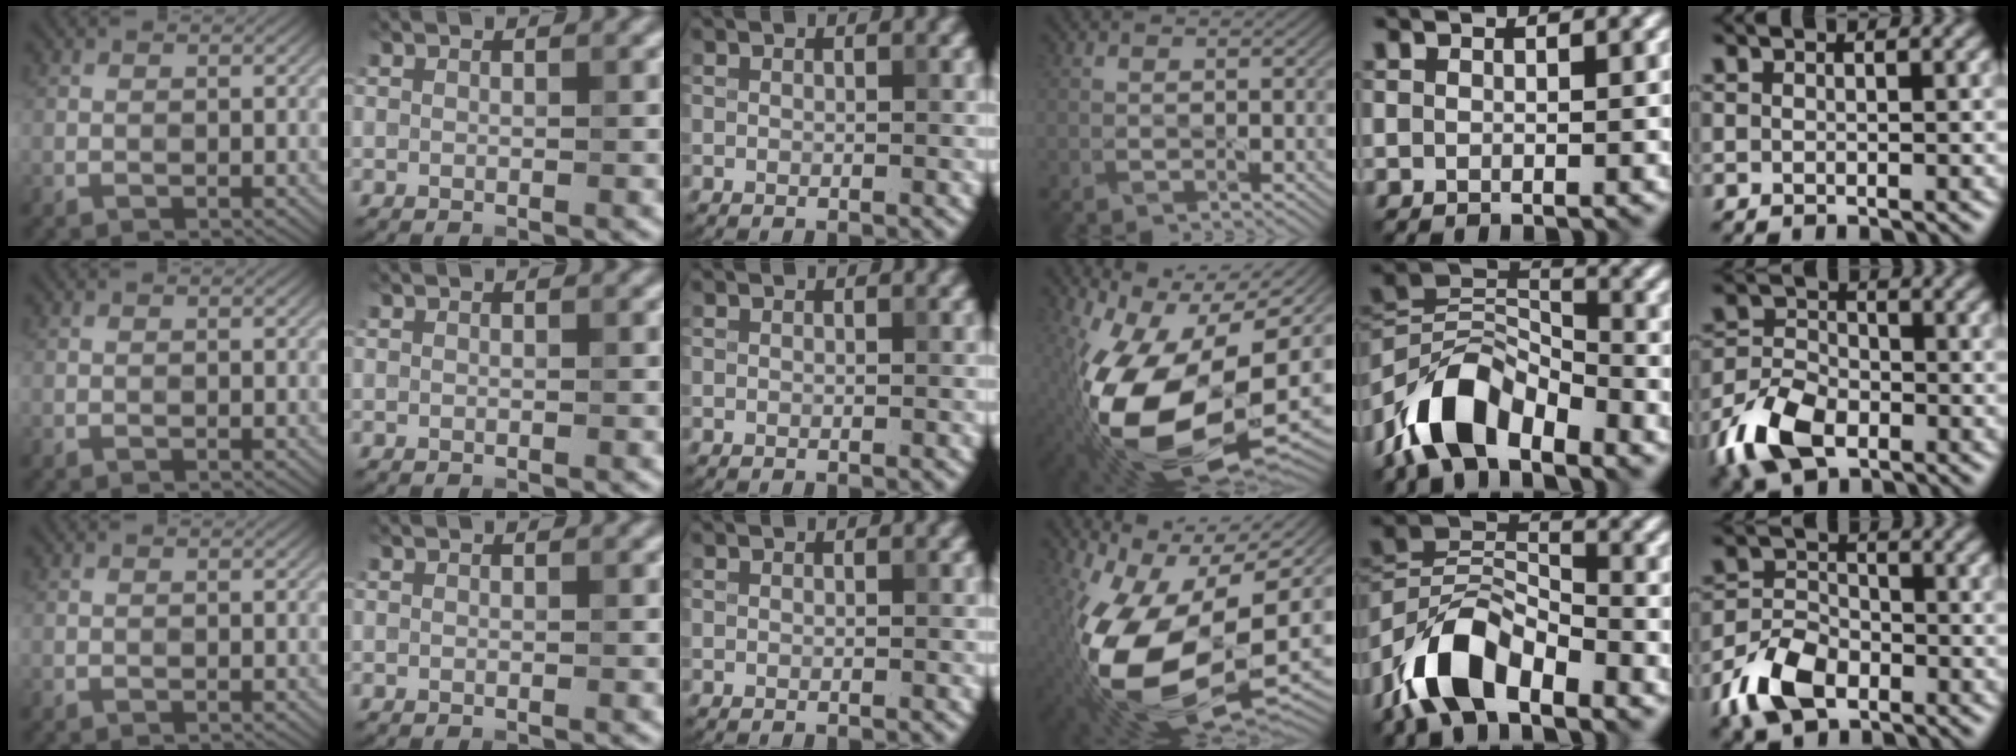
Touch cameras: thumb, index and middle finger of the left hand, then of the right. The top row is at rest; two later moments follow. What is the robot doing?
{"motion": "lift_and_place", "object": "knife"}